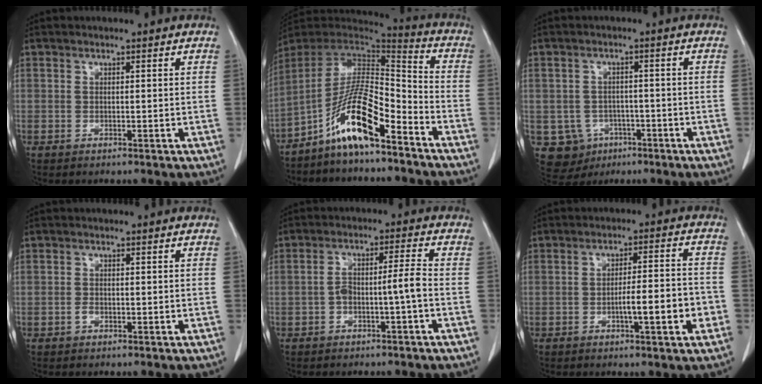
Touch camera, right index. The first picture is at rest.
{"total": 13.3, "force": [-8.4, 2.4, 10.0], "torque": [-0.184, 0.015, -0.151]}
{"total": 6.6, "force": [-2.6, 6.0, 1.0], "torque": [-0.021, 0.008, -0.028]}
{"total": 0.8, "force": [-0.5, 0.5, 0.4], "torque": [-0.006, 0.003, -0.007]}
{"total": 4.3, "force": [-1.6, 0.0, 3.9], "torque": [-0.072, 0.021, -0.021]}
{"total": 7.5, "force": [-2.5, 0.8, 7.0], "torque": [-0.103, 0.013, -0.033]}